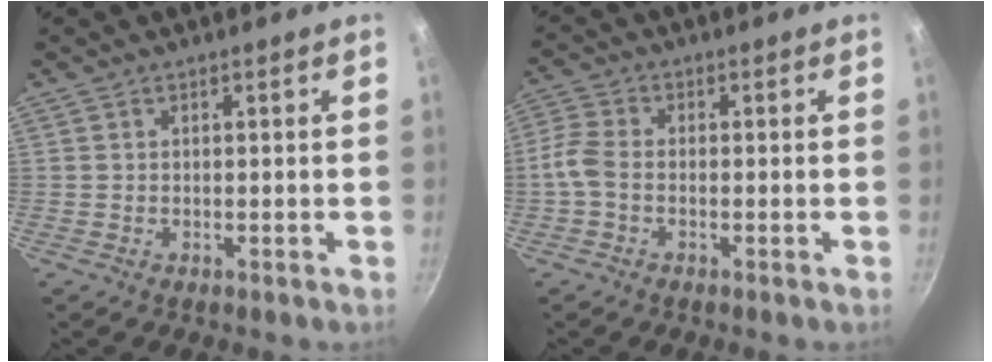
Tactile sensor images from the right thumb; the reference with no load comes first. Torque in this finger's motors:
{"motor_torque": [-0.11, 0.22, -0.08, -0.11, 0.10]}